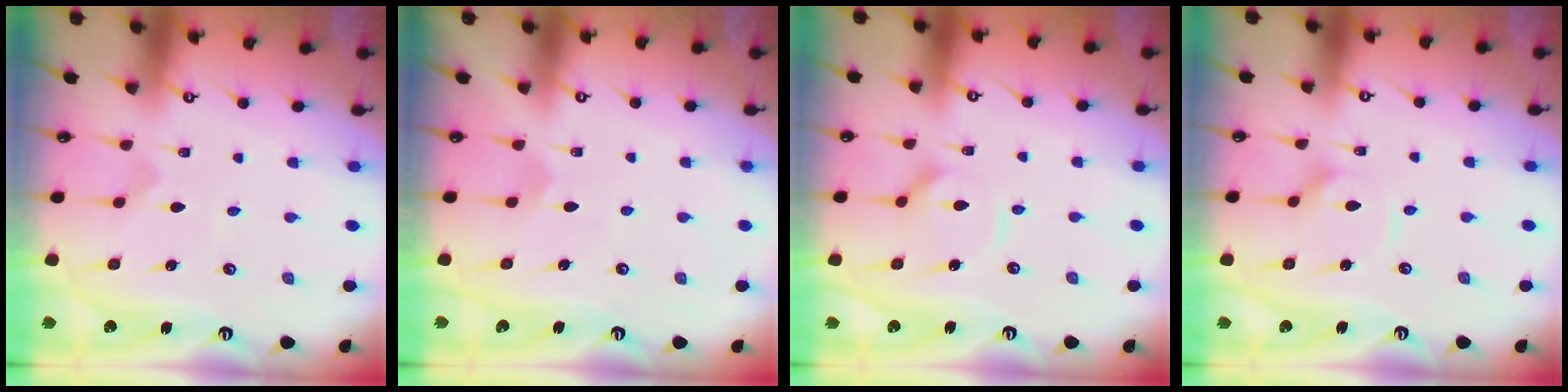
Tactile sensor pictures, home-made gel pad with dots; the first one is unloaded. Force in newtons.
{"total": 2.9, "press": 2.9, "slide": 0.3}
{"total": 6.1, "press": 6.1, "slide": 0.6}
{"total": 2.6, "press": 2.6, "slide": 0.3}